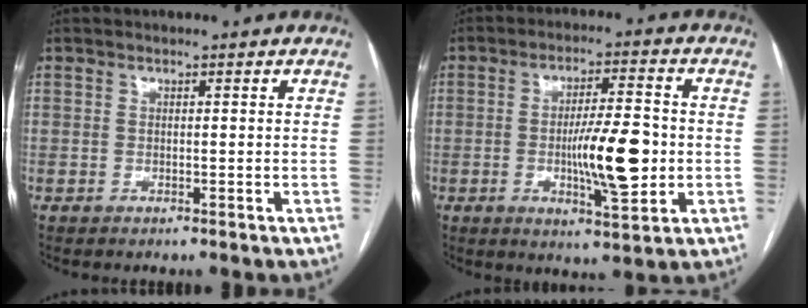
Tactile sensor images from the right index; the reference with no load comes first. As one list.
[{"total": 10.7, "force": [-1.5, 2.1, 10.4], "torque": [-0.175, -0.003, -0.022]}]